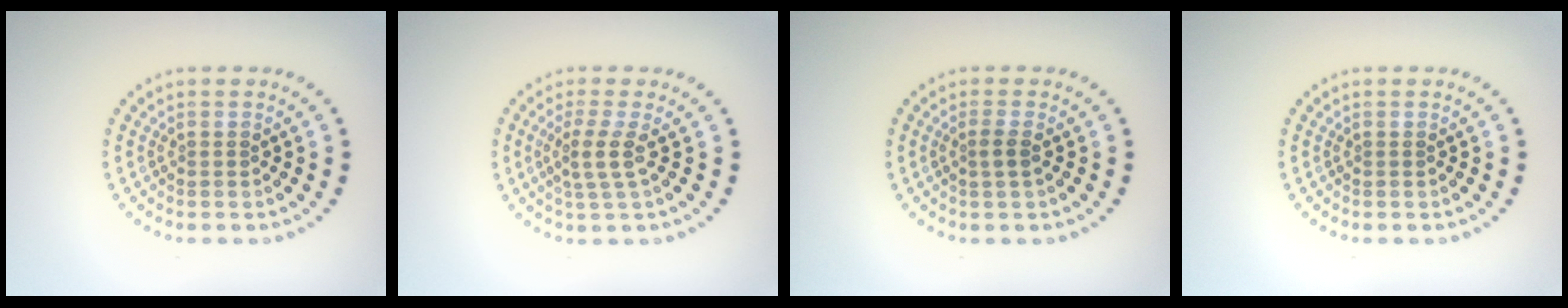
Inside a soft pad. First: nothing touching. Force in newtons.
{"total": 2.2, "press": 1.7, "slide": 1.5}
{"total": 1.2, "press": 0.9, "slide": 0.7}
{"total": 0.0}